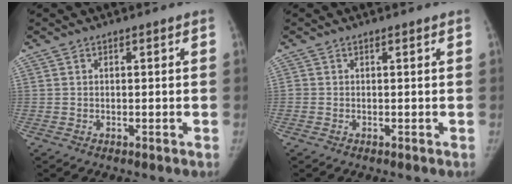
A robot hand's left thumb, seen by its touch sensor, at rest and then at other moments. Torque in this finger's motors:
{"motor_torque": [0.08, 0.00, -0.32, 0.18, -0.01]}